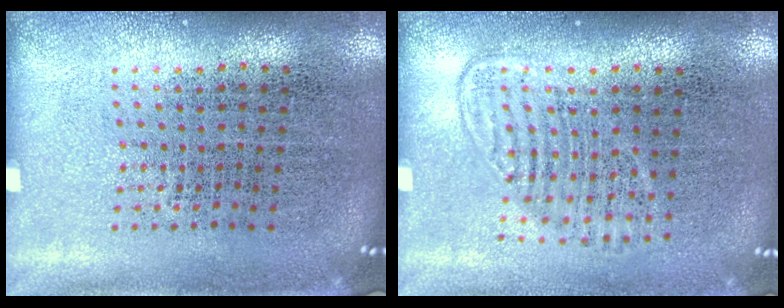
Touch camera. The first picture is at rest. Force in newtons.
{"total": 1.4, "press": 1.2, "slide": 0.7}